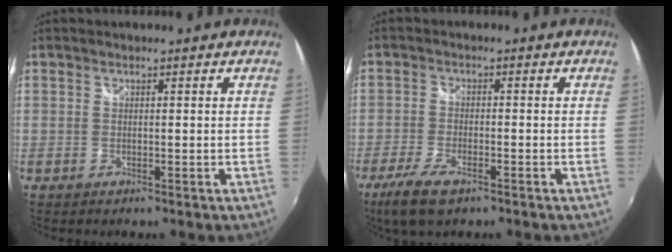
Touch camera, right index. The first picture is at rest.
{"total": 8.0, "force": [-5.2, 2.7, 5.4], "torque": [-0.133, -0.023, -0.100]}